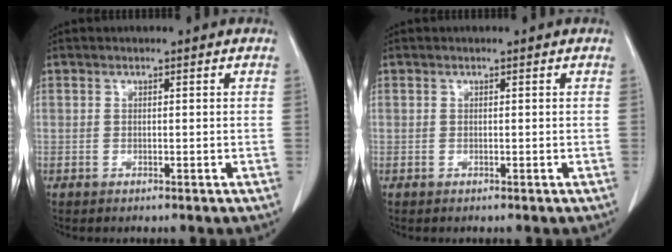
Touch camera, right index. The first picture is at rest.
{"total": 0.0}